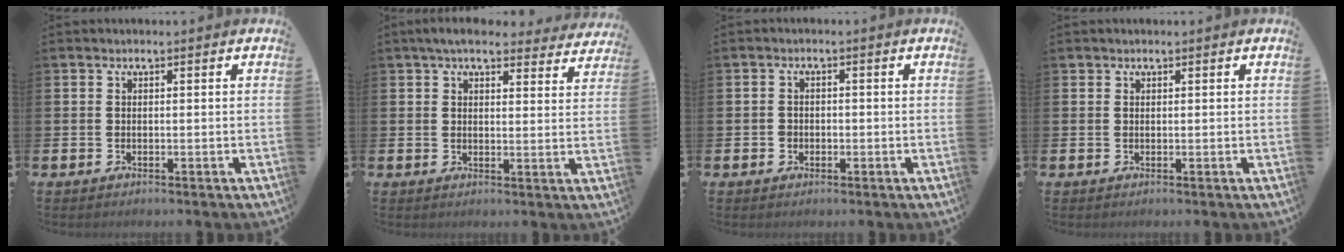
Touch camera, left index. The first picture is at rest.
{"total": 5.3, "force": [4.7, 1.5, 1.9], "torque": [-0.041, -0.017, 0.083]}
{"total": 1.4, "force": [-0.4, 1.3, 0.4], "torque": [-0.006, 0.005, -0.012]}
{"total": 0.5, "force": [0.5, 0.3, 0.0], "torque": [0.011, -0.001, 0.006]}